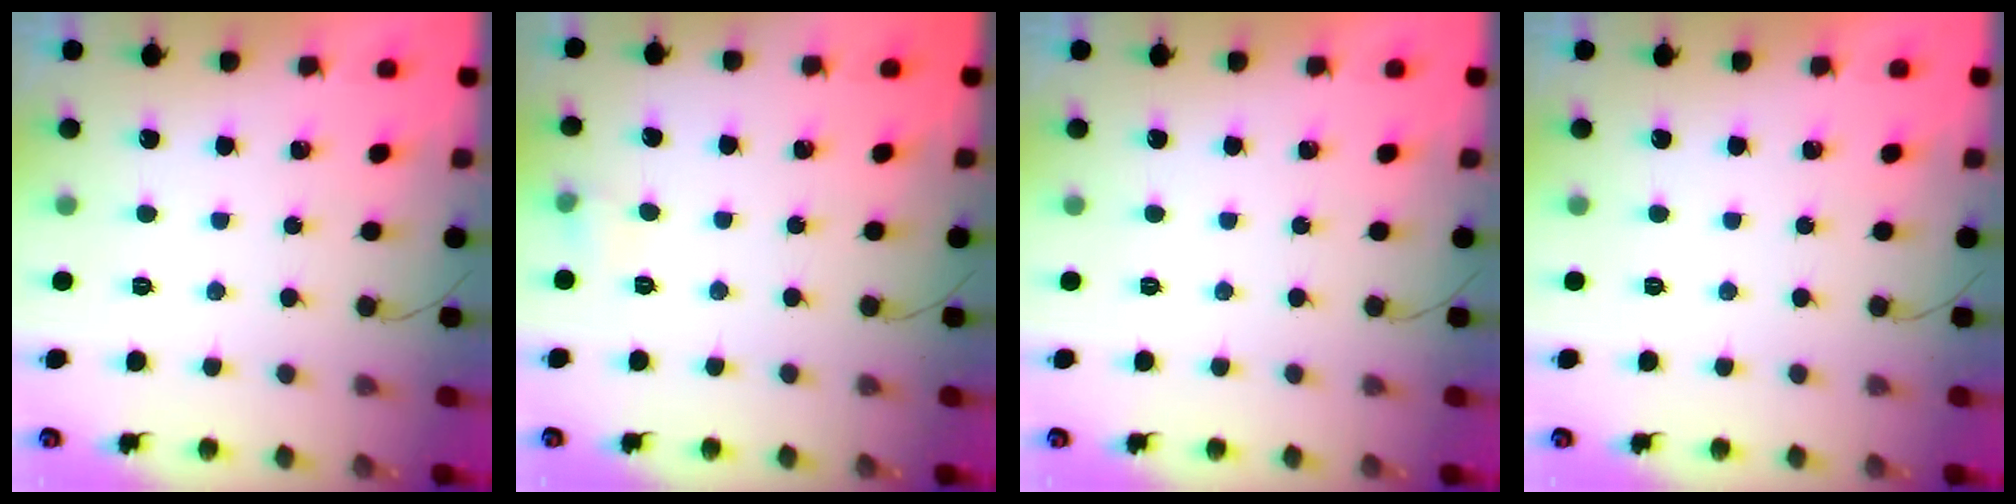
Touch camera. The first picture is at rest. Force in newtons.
{"total": 3.7, "press": 3.5, "slide": 1.1}
{"total": 0.0}
{"total": 0.0}